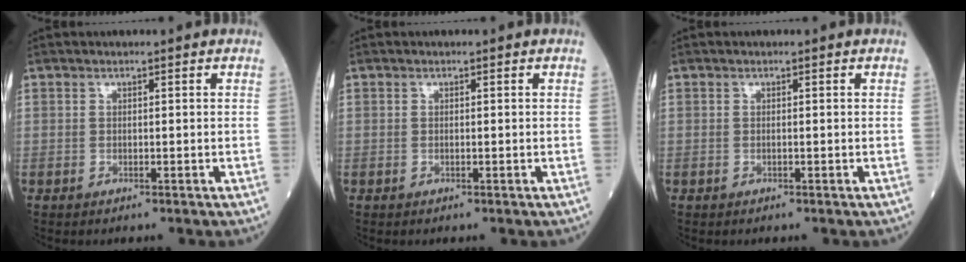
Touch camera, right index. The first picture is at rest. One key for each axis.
{"total": 0.0}
{"total": 0.0}